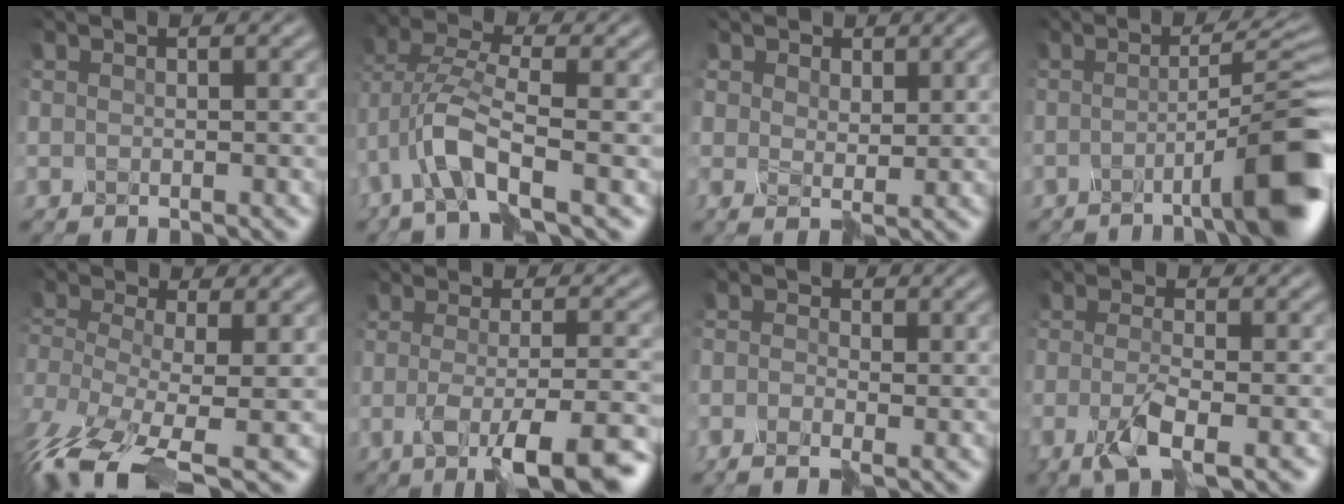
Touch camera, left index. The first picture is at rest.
{"total": 4.2, "force": [-2.3, 1.5, 3.2], "torque": [-0.079, 0.013, -0.058]}
{"total": 2.3, "force": [1.6, 1.7, -0.1], "torque": [-0.006, 0.007, 0.024]}
{"total": 8.9, "force": [-3.1, 1.3, 8.2], "torque": [-0.091, 0.021, -0.055]}
{"total": 10.2, "force": [-6.6, 3.6, 7.0], "torque": [-0.179, 0.000, -0.102]}
{"total": 7.9, "force": [-4.0, 2.1, 6.5], "torque": [-0.100, 0.002, -0.067]}
{"total": 1.7, "force": [-1.6, 0.7, 0.0], "torque": [-0.005, 0.003, -0.036]}
{"total": 4.1, "force": [-2.6, 1.1, 3.0], "torque": [-0.066, 0.000, -0.054]}